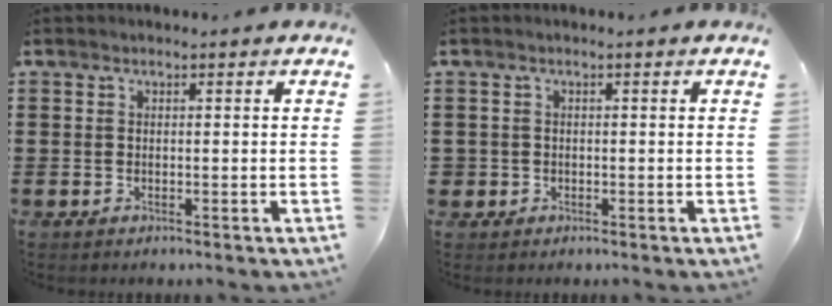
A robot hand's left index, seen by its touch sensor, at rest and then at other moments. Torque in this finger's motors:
{"motor_torque": [0.21, 0.19, 0.03, -0.02]}